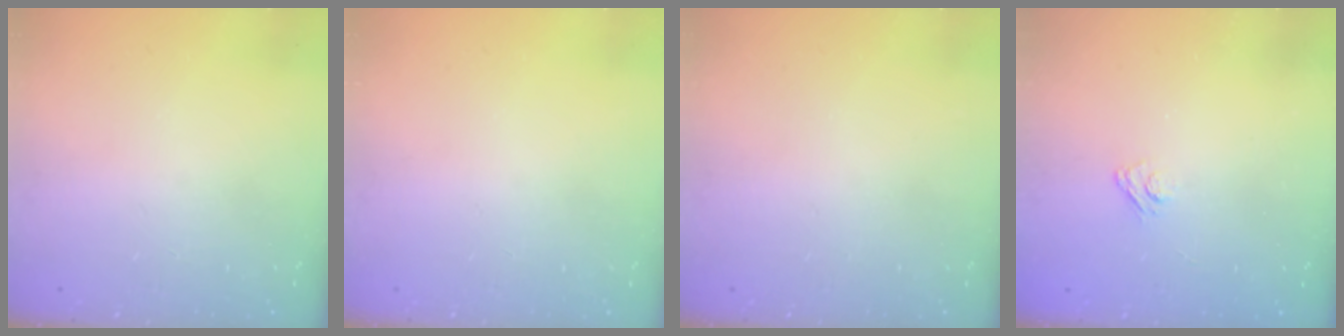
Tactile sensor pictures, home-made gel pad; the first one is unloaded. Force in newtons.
{"total": 0.0}
{"total": 0.0}
{"total": 3.1, "press": 2.8, "slide": 1.3}